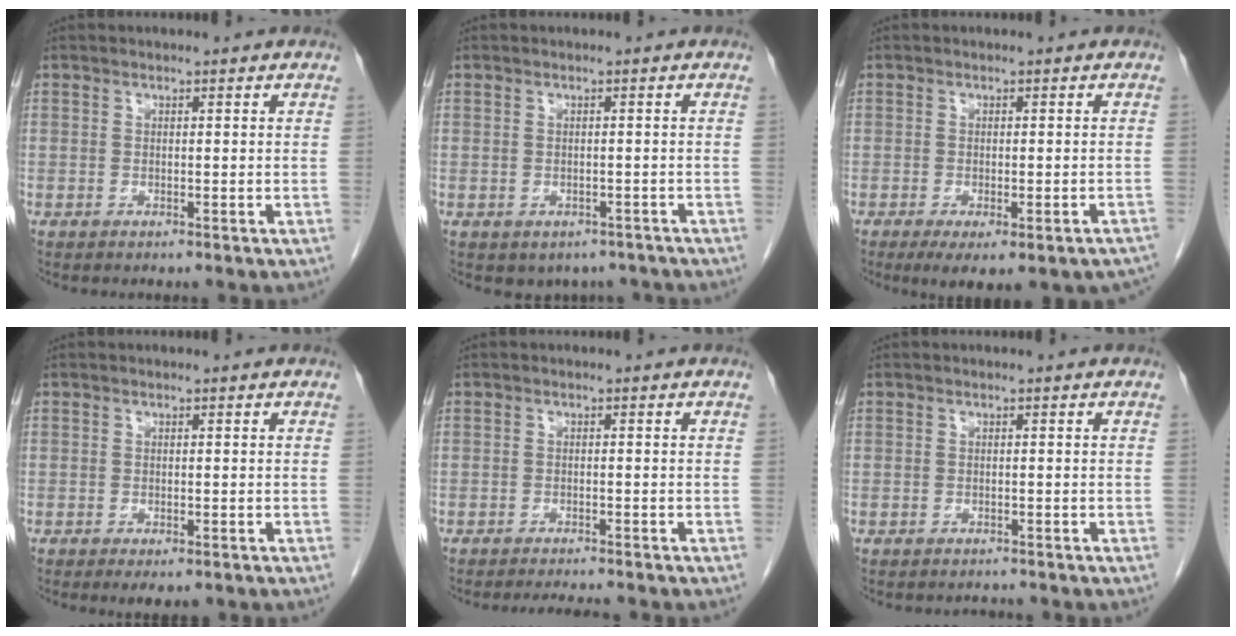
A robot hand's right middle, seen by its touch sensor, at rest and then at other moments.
{"total": 3.8, "force": [-2.9, 2.3, 0.7], "torque": [0.000, 0.007, -0.034]}
{"total": 9.8, "force": [-7.2, 3.2, 5.8], "torque": [-0.065, -0.006, -0.088]}
{"total": 2.1, "force": [-1.3, 0.8, 1.4], "torque": [-0.019, -0.005, -0.011]}
{"total": 3.8, "force": [-3.5, 0.2, 1.5], "torque": [-0.021, -0.010, -0.048]}
{"total": 0.7, "force": [-0.7, 0.1, -0.1], "torque": [-0.006, -0.005, -0.009]}